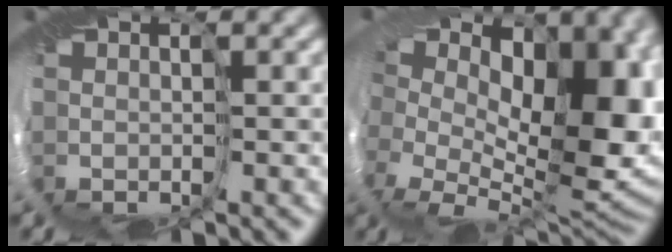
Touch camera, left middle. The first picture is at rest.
{"total": 12.7, "force": [1.8, 8.3, 9.4], "torque": [-0.097, -0.031, 0.040]}